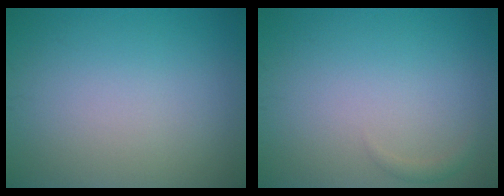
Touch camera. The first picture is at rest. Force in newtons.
{"total": 0.7, "press": 0.7, "slide": 0.1}